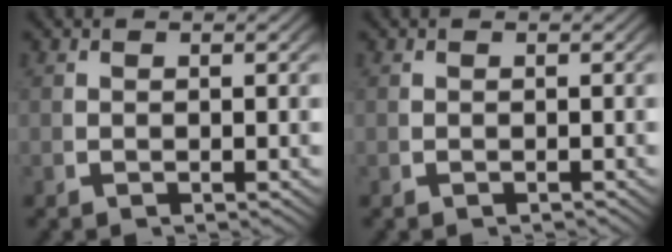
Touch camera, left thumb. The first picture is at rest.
{"total": 0.5, "force": [-0.5, 0.1, 0.1], "torque": [-0.002, -0.001, -0.007]}